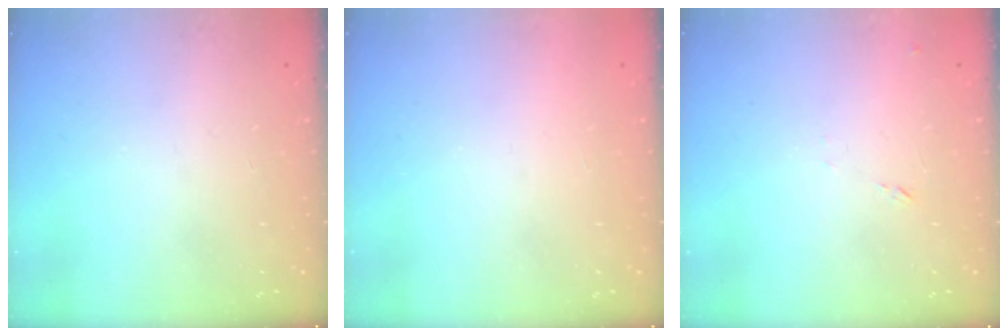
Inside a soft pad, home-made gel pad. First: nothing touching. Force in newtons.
{"total": 1.6, "press": 1.6, "slide": 0.1}
{"total": 7.2, "press": 7.1, "slide": 0.6}